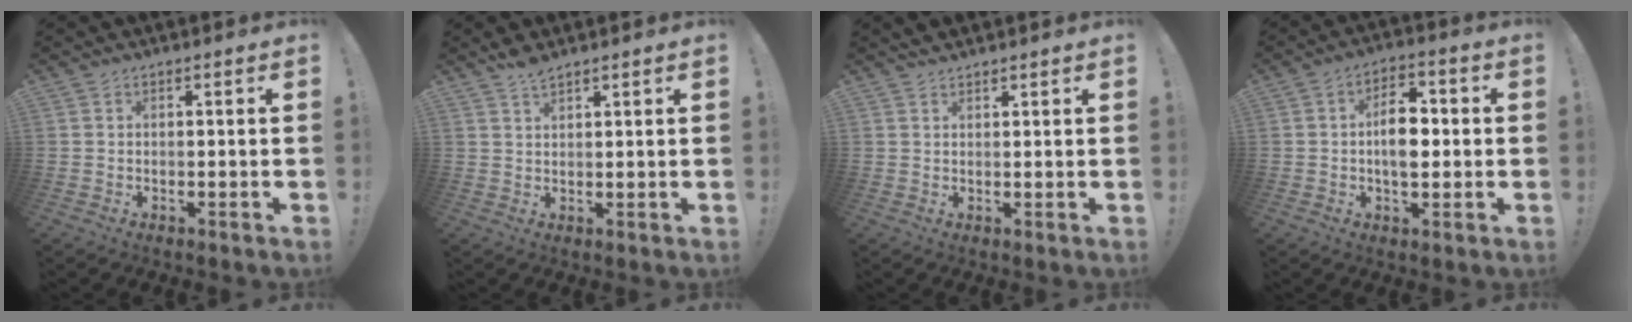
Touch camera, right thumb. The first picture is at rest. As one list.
[{"total": 3.3, "force": [2.8, 1.0, 1.3], "torque": [-0.018, -0.018, 0.050]}, {"total": 1.7, "force": [1.6, 0.4, 0.0], "torque": [0.000, -0.009, 0.031]}, {"total": 9.6, "force": [-0.2, 5.9, 7.5], "torque": [-0.118, 0.006, -0.008]}]